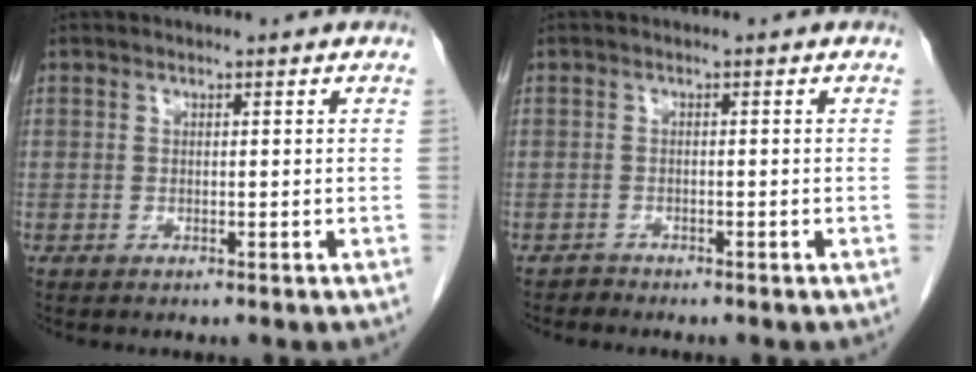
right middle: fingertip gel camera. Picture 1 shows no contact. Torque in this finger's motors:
{"motor_torque": [0.05, 0.00, -0.01, 0.00]}